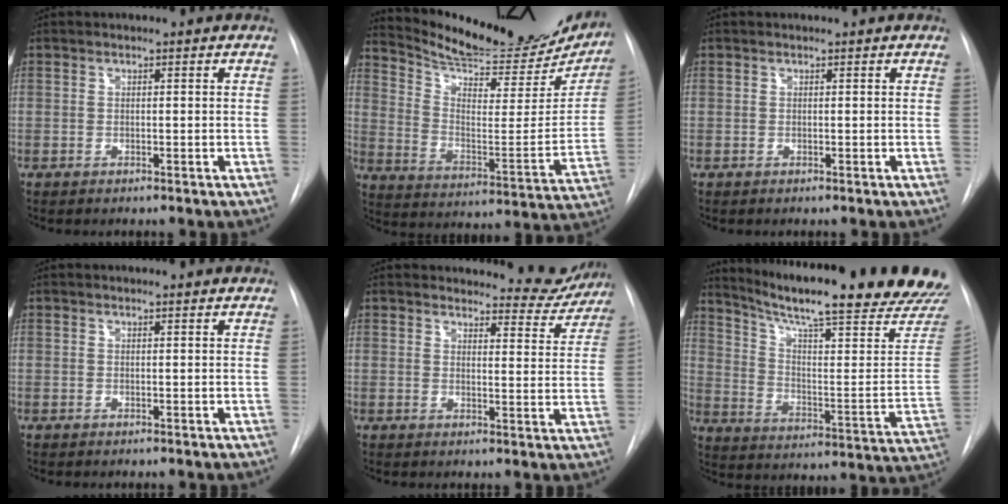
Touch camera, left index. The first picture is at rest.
{"total": 25.2, "force": [22.9, 5.7, 8.8], "torque": [-0.144, -0.063, 0.315]}
{"total": 0.0}
{"total": 2.2, "force": [2.1, 0.1, 0.4], "torque": [-0.012, 0.006, 0.020]}
{"total": 8.2, "force": [8.0, 1.9, 0.2], "torque": [0.017, -0.037, 0.080]}
{"total": 27.0, "force": [23.1, 1.1, 14.0], "torque": [-0.220, -0.088, 0.303]}